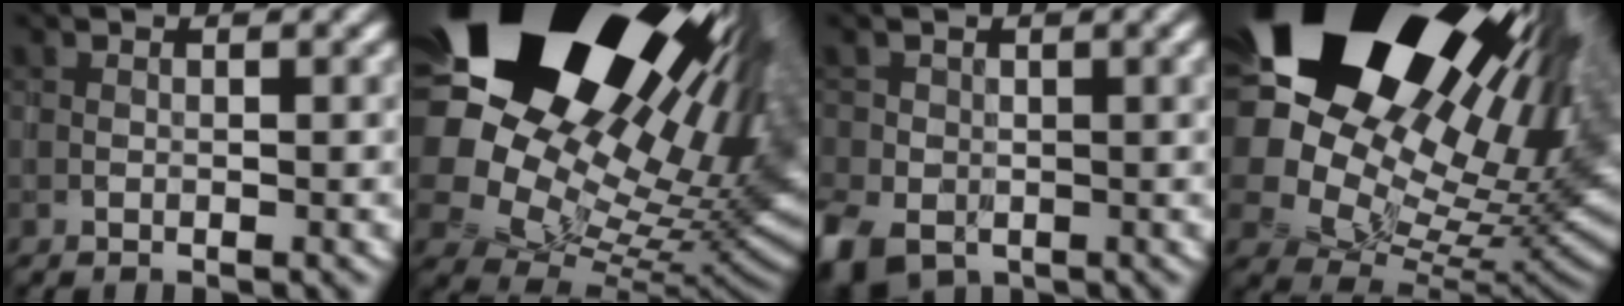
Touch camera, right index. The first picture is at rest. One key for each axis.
{"total": 24.3, "fx": 10.4, "fy": 16.4, "fz": 14.5, "tx": -0.290, "ty": 0.022, "tz": 0.182}
{"total": 5.3, "fx": -1.8, "fy": 3.7, "fz": 3.3, "tx": -0.068, "ty": -0.013, "tz": -0.034}
{"total": 23.2, "fx": 11.4, "fy": 13.9, "fz": 14.6, "tx": -0.281, "ty": 0.028, "tz": 0.212}